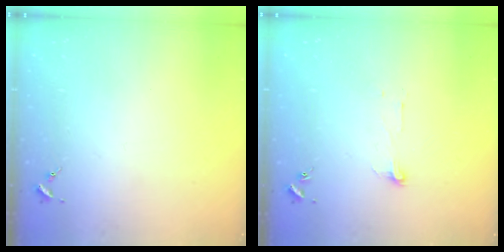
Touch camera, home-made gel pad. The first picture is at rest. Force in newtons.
{"total": 3.8, "press": 3.8, "slide": 0.3}